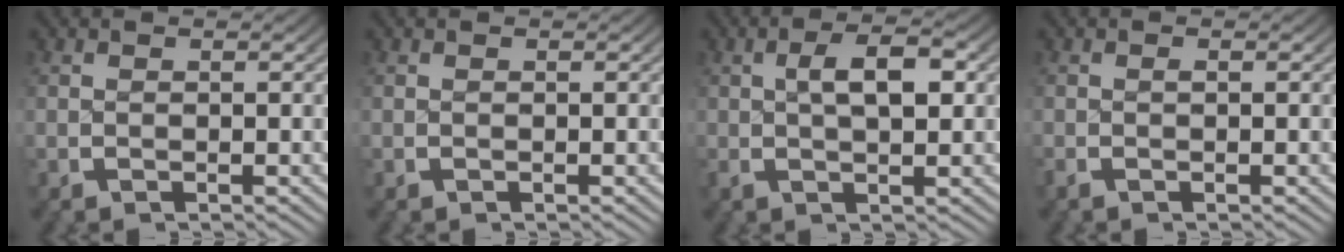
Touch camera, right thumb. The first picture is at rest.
{"total": 0.0}
{"total": 4.1, "force": [0.3, 1.8, 3.6], "torque": [-0.058, 0.009, 0.001]}
{"total": 0.8, "force": [-0.5, 0.5, 0.4], "torque": [-0.014, -0.002, -0.011]}